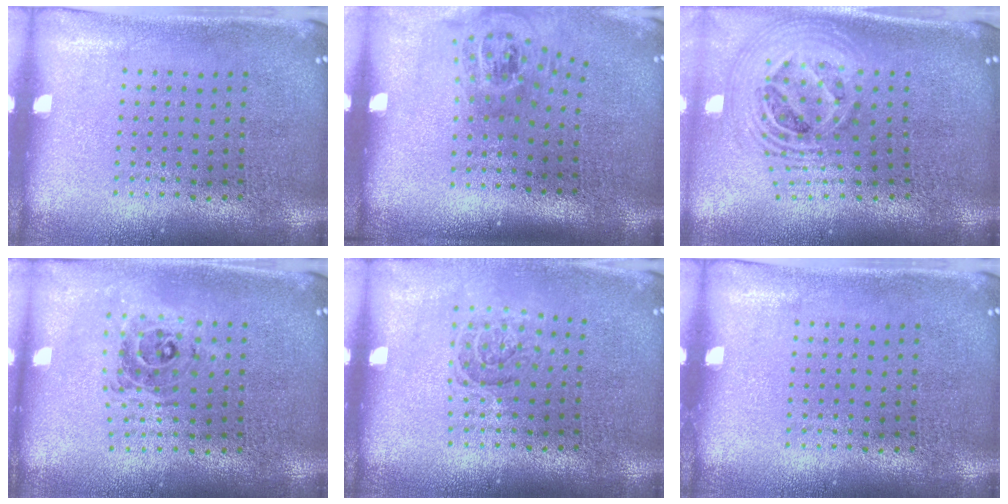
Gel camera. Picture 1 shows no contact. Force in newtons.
{"total": 1.7, "press": 1.2, "slide": 1.2}
{"total": 2.7, "press": 1.9, "slide": 1.9}
{"total": 0.7, "press": 0.7, "slide": 0.1}
{"total": 1.4, "press": 1.1, "slide": 0.8}
{"total": 0.0}